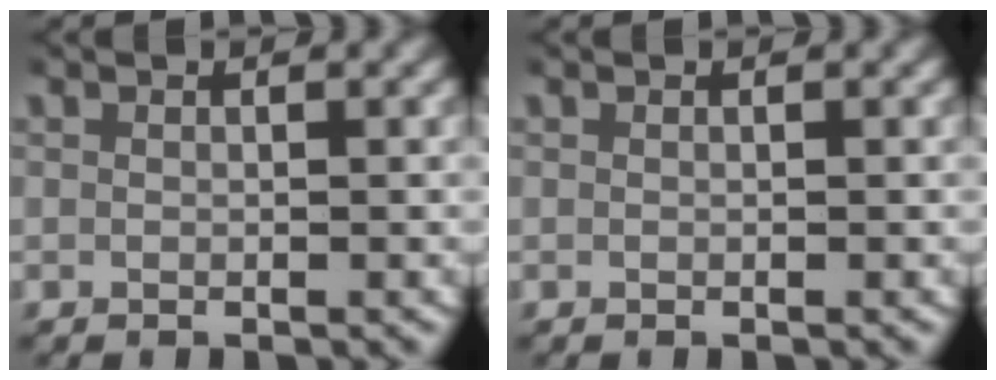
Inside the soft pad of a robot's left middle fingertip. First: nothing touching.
{"total": 0.0}